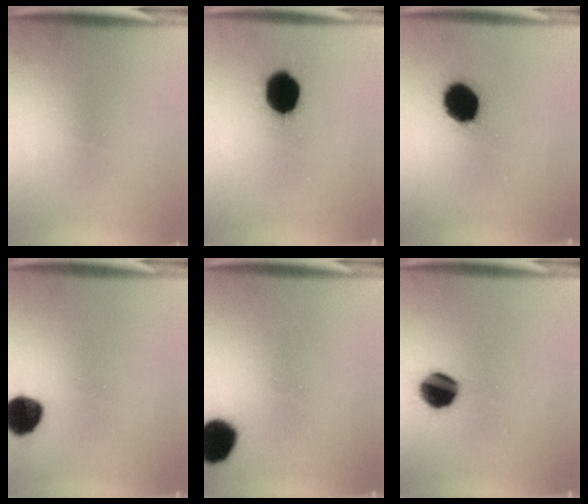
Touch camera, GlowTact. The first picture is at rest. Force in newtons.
{"total": 14.5}
{"total": 13.6}
{"total": 8.6}
{"total": 9.7}
{"total": 10.2}